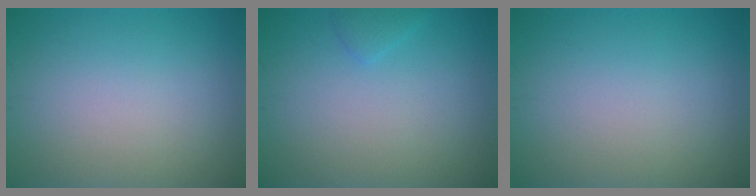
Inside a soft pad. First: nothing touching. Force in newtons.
{"total": 1.0, "press": 1.0, "slide": 0.2}
{"total": 0.0}